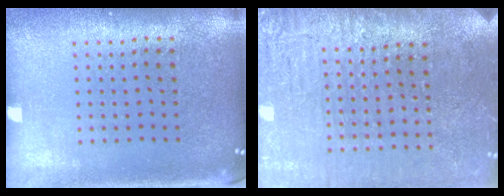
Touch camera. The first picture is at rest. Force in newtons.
{"total": 3.8, "press": 3.3, "slide": 1.9}